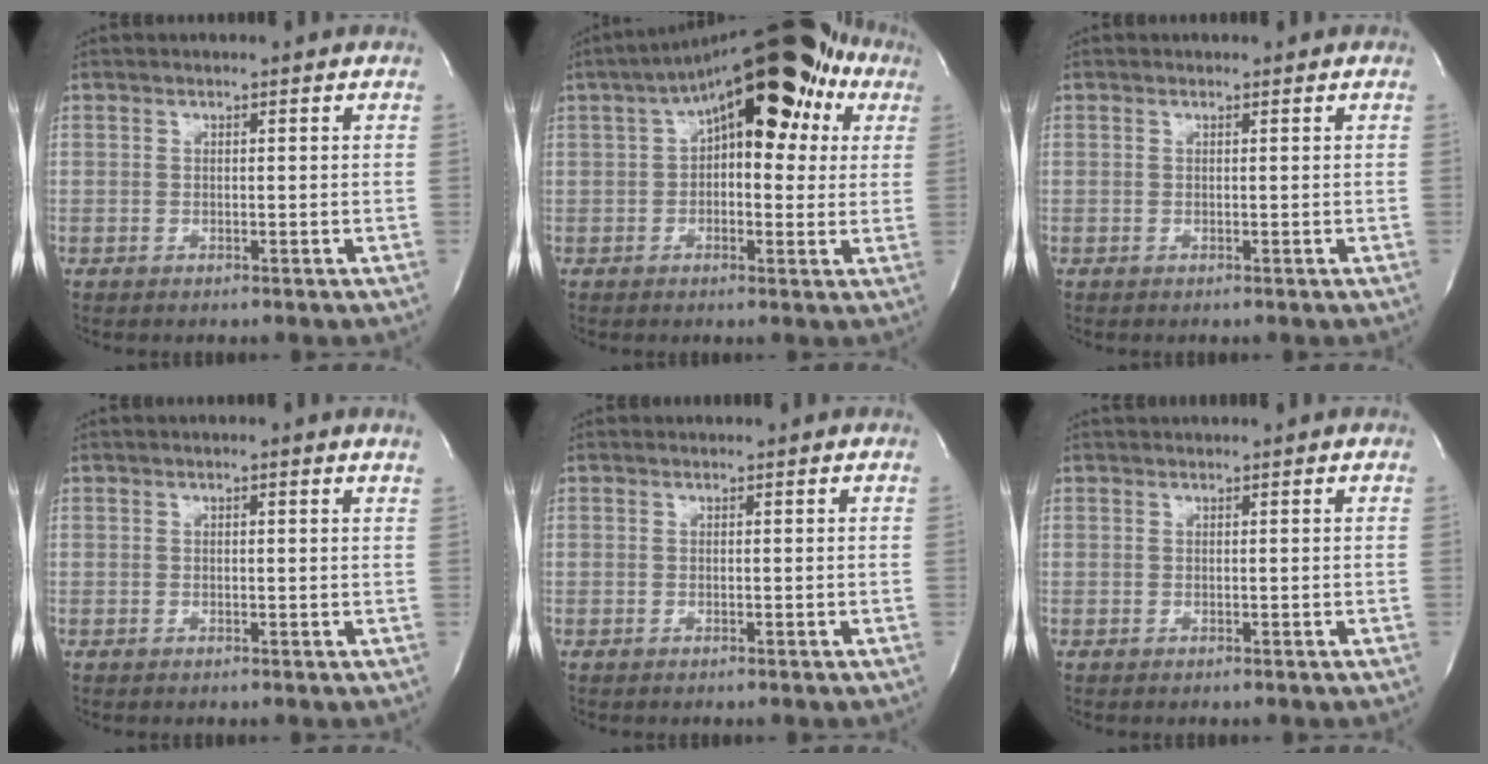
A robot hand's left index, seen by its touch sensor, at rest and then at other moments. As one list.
[{"total": 20.0, "force": [8.1, 8.7, 16.1], "torque": [-0.257, 0.064, 0.116]}, {"total": 0.0}, {"total": 1.4, "force": [0.7, -0.1, 1.1], "torque": [-0.022, -0.002, 0.006]}, {"total": 0.0}, {"total": 1.0, "force": [0.9, -0.2, 0.4], "torque": [-0.005, 0.015, 0.021]}]